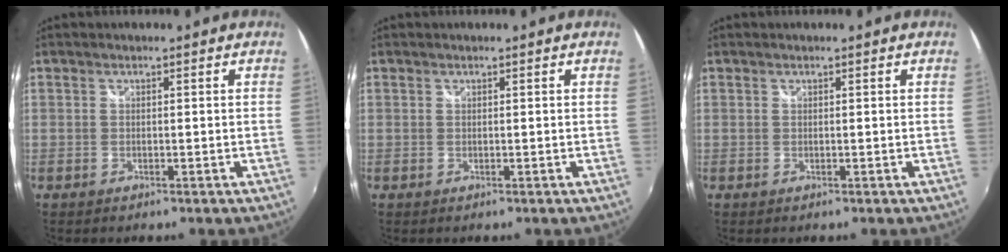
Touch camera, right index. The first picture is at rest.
{"total": 0.0}
{"total": 0.0}